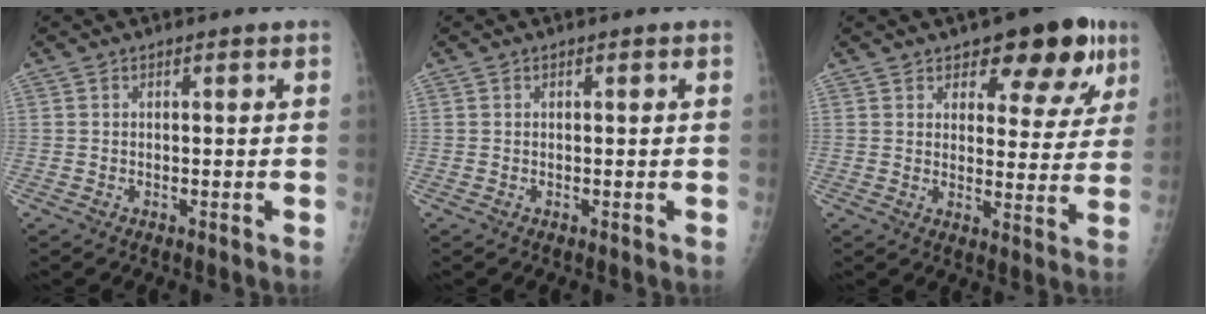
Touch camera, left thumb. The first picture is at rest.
{"total": 0.0}
{"total": 13.2, "force": [7.8, 6.2, 8.6], "torque": [-0.051, -0.030, 0.102]}